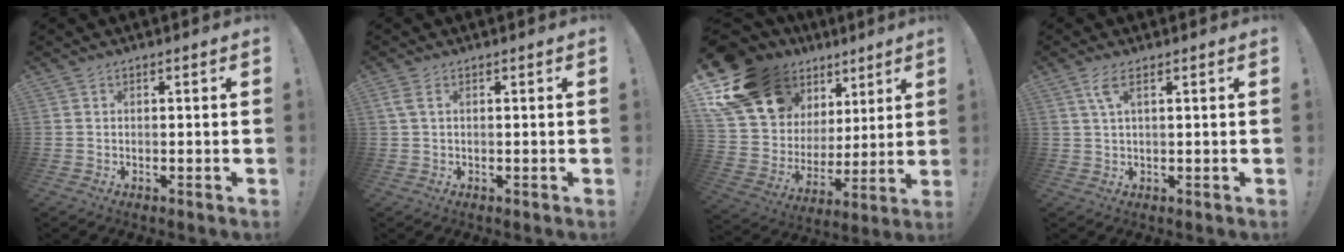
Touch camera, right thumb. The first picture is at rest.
{"total": 2.3, "force": [0.8, 0.7, 2.0], "torque": [-0.046, 0.004, 0.017]}
{"total": 20.1, "force": [13.3, 12.6, 8.2], "torque": [-0.147, -0.085, 0.273]}
{"total": 3.6, "force": [1.5, 0.3, 3.2], "torque": [-0.063, 0.001, 0.025]}